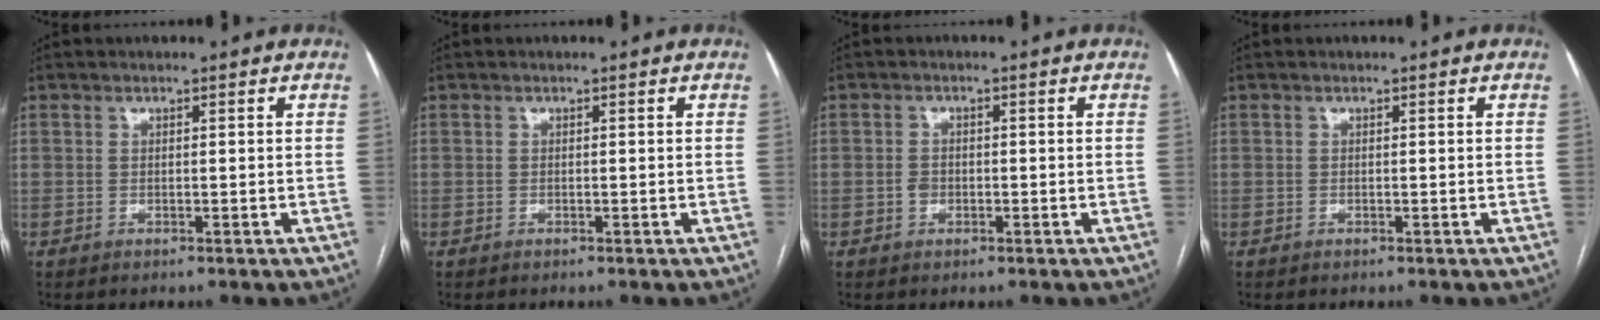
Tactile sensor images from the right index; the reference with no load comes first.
{"total": 0.0}
{"total": 1.5, "force": [-0.4, 1.3, 0.8], "torque": [-0.013, 0.005, -0.006]}
{"total": 0.0}